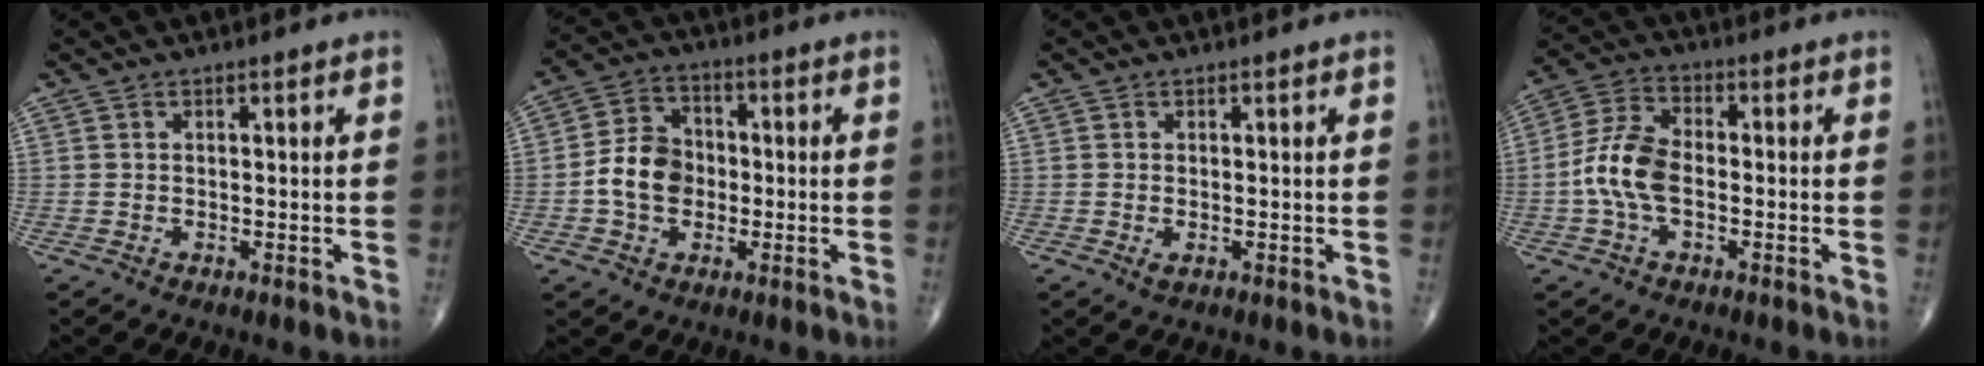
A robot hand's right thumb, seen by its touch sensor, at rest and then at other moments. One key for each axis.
{"total": 8.9, "fx": -1.2, "fy": 6.9, "fz": 5.4, "tx": -0.079, "ty": 0.024, "tz": -0.032}
{"total": 0.8, "fx": -0.1, "fy": 0.5, "fz": 0.7, "tx": -0.010, "ty": -0.002, "tz": 0.000}
{"total": 9.1, "fx": -1.6, "fy": 5.0, "fz": 7.5, "tx": -0.162, "ty": 0.027, "tz": -0.038}